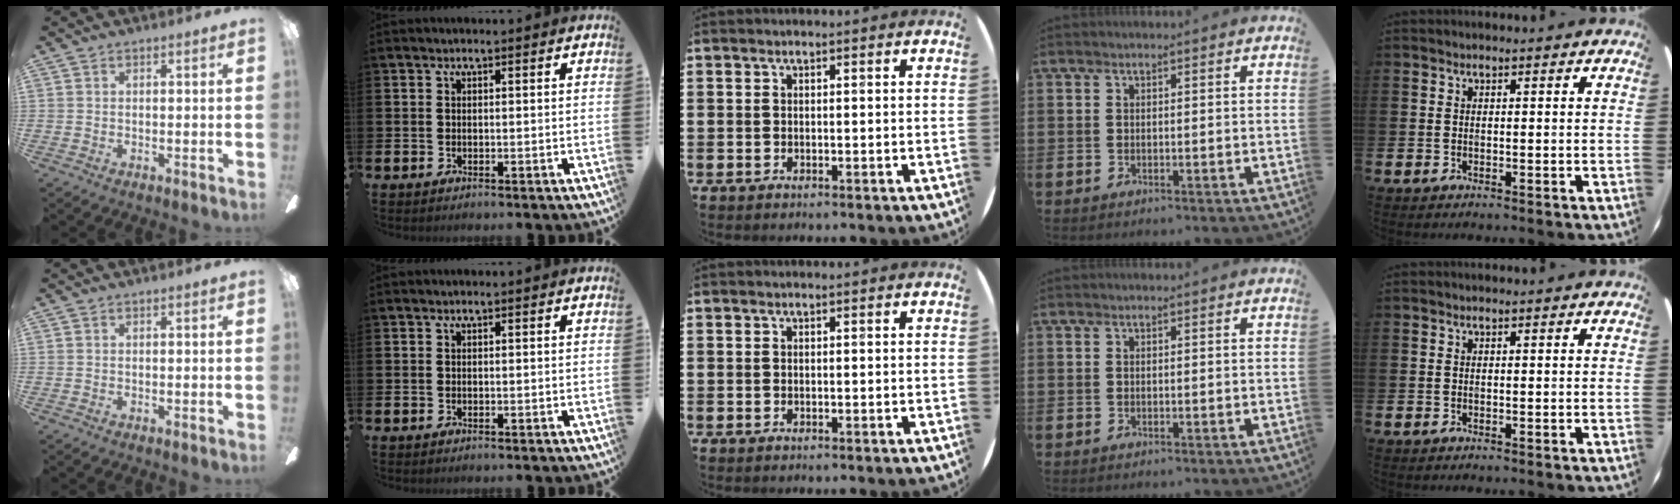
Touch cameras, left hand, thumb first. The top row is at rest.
{}